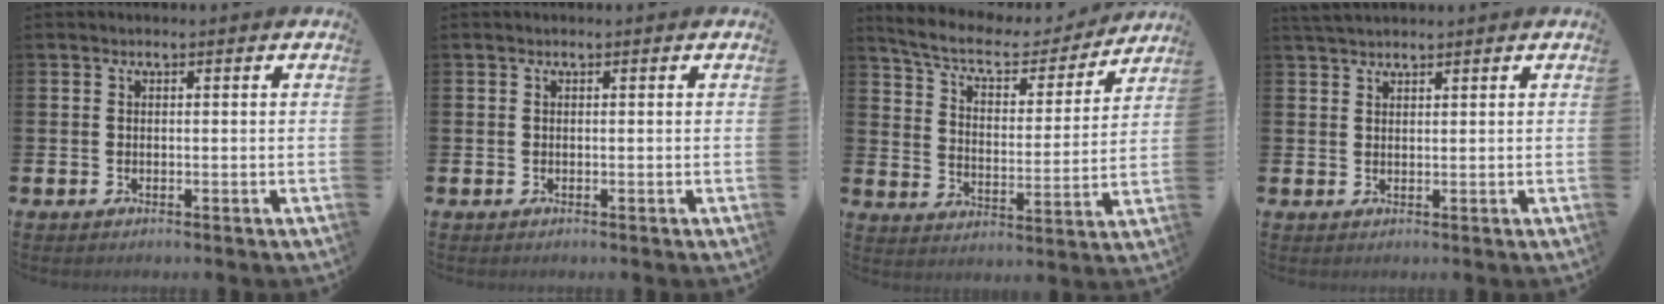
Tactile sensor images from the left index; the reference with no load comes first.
{"total": 0.0}
{"total": 7.9, "force": [7.1, 2.1, 2.7], "torque": [-0.082, -0.051, 0.119]}
{"total": 2.2, "force": [2.1, 0.4, 0.5], "torque": [-0.010, -0.001, 0.039]}